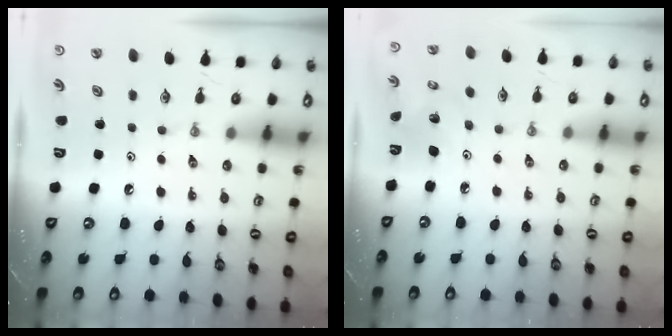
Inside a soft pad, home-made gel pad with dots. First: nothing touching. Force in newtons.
{"total": 4.6, "press": 4.6, "slide": 0.3}